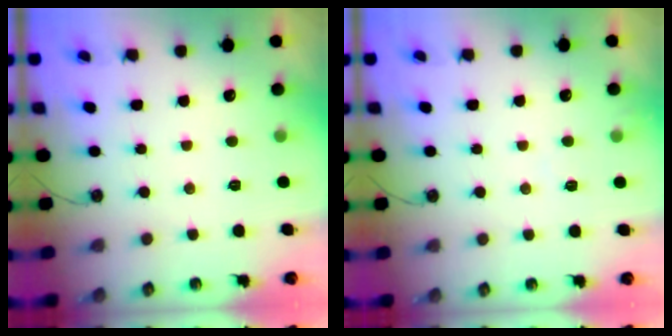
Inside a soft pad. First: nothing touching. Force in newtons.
{"total": 3.7, "press": 3.6, "slide": 0.7}